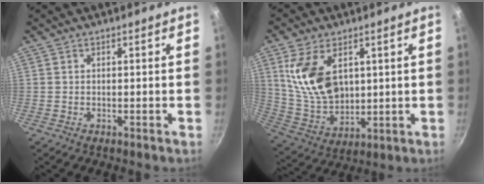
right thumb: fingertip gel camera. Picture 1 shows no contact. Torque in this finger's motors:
{"motor_torque": [-0.01, 0.50, 0.77, 0.14, 0.26]}